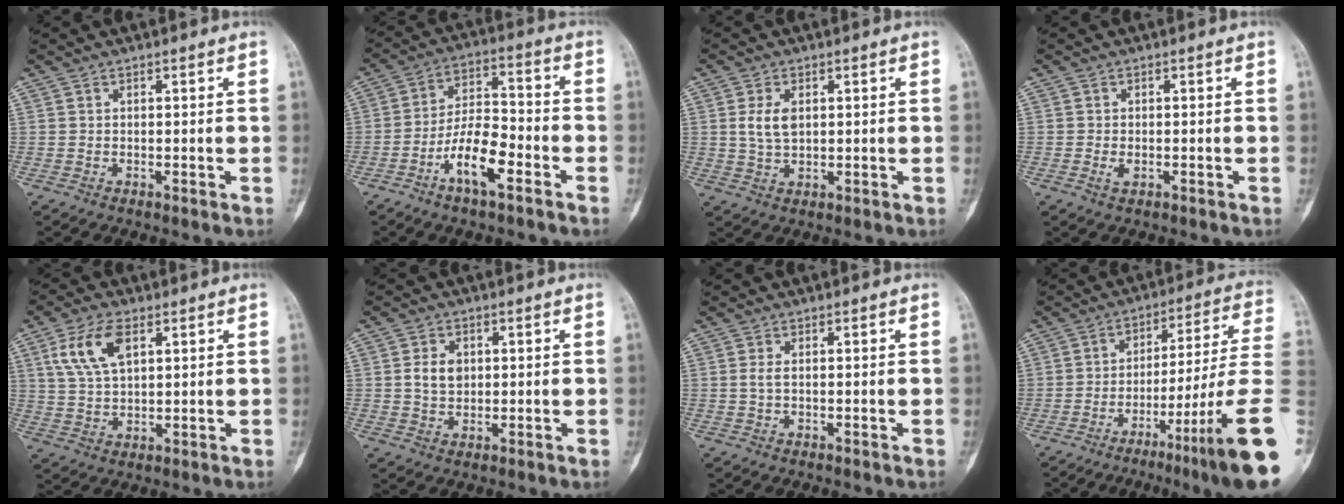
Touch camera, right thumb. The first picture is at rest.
{"total": 10.7, "force": [-5.4, 3.7, 8.5], "torque": [-0.158, 0.039, -0.099]}
{"total": 4.6, "force": [1.0, 2.7, 3.7], "torque": [-0.065, -0.002, 0.022]}
{"total": 1.7, "force": [-0.6, 0.9, 1.4], "torque": [-0.031, 0.002, -0.009]}
{"total": 9.1, "force": [3.7, 4.6, 7.0], "torque": [-0.135, -0.006, 0.076]}
{"total": 4.5, "force": [0.8, 3.3, 2.9], "torque": [-0.034, 0.000, 0.014]}
{"total": 1.1, "force": [0.1, 0.4, 1.0], "torque": [-0.021, 0.000, 0.003]}
{"total": 20.6, "force": [-8.6, 0.4, 18.7], "torque": [-0.234, 0.049, -0.129]}